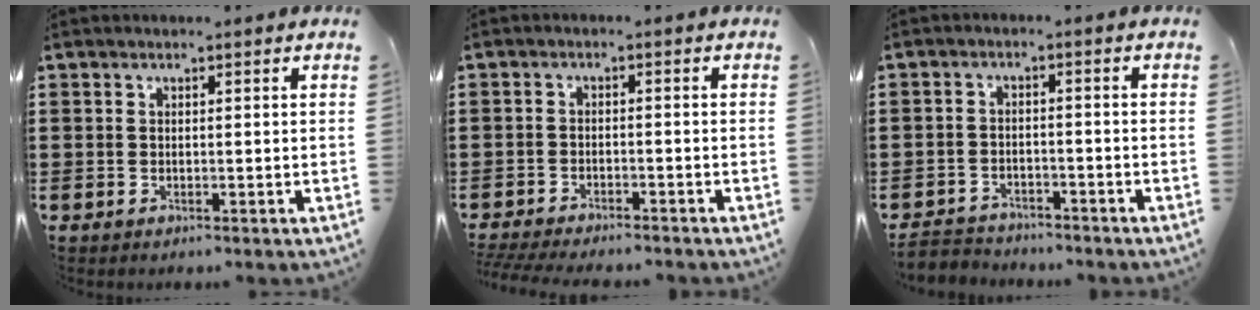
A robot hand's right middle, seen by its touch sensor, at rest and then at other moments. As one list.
[{"total": 2.3, "force": [-2.3, 0.1, 0.3], "torque": [-0.016, -0.002, -0.050]}, {"total": 3.0, "force": [-2.9, 0.7, -0.1], "torque": [-0.006, 0.000, -0.064]}]